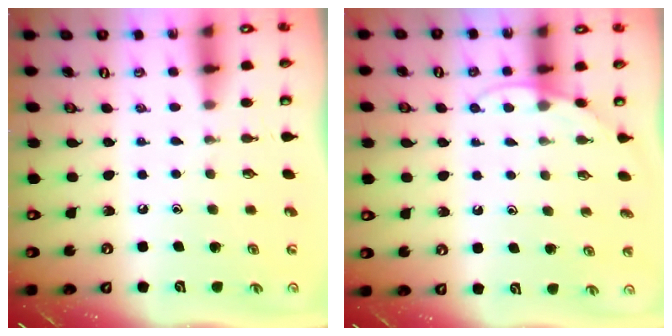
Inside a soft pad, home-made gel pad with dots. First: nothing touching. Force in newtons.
{"total": 5.8, "press": 5.8, "slide": 0.4}